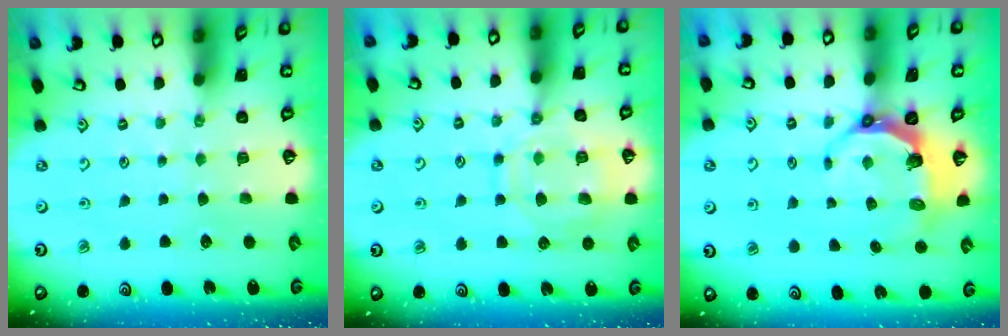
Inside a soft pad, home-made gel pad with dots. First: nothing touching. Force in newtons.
{"total": 12.7, "press": 12.6, "slide": 1.2}
{"total": 5.3, "press": 4.1, "slide": 3.5}